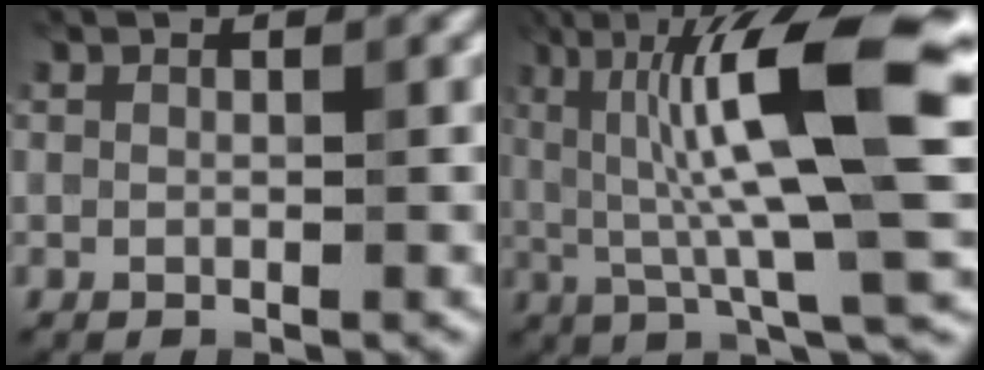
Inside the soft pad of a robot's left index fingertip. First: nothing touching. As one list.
[{"total": 14.0, "force": [3.1, 3.1, 13.2], "torque": [-0.214, 0.017, 0.046]}]